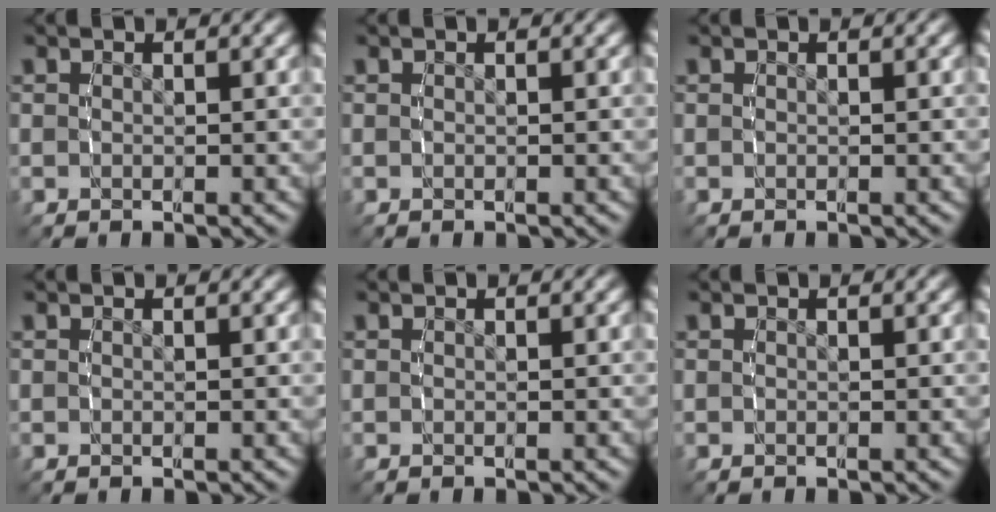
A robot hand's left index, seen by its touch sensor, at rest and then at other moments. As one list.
[{"total": 0.0}, {"total": 0.0}, {"total": 0.0}, {"total": 0.0}, {"total": 0.0}]